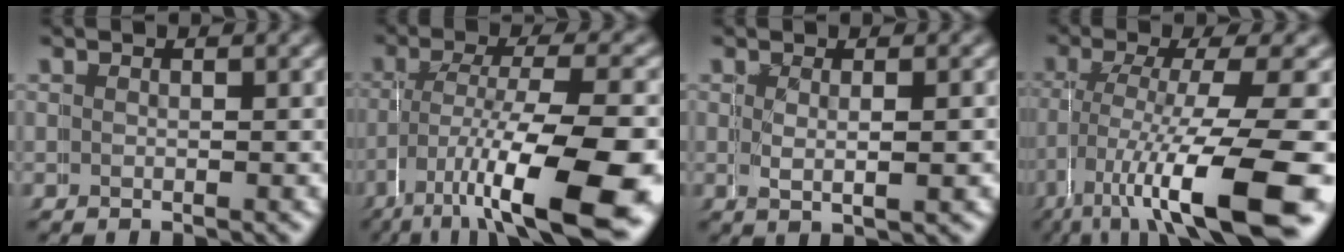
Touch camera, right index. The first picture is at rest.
{"total": 10.2, "force": [-3.9, 3.4, 8.8], "torque": [-0.144, -0.028, -0.049]}
{"total": 0.8, "force": [0.2, 0.1, 0.8], "torque": [-0.023, -0.008, 0.010]}
{"total": 9.5, "force": [-2.8, 2.9, 8.6], "torque": [-0.141, -0.028, -0.033]}